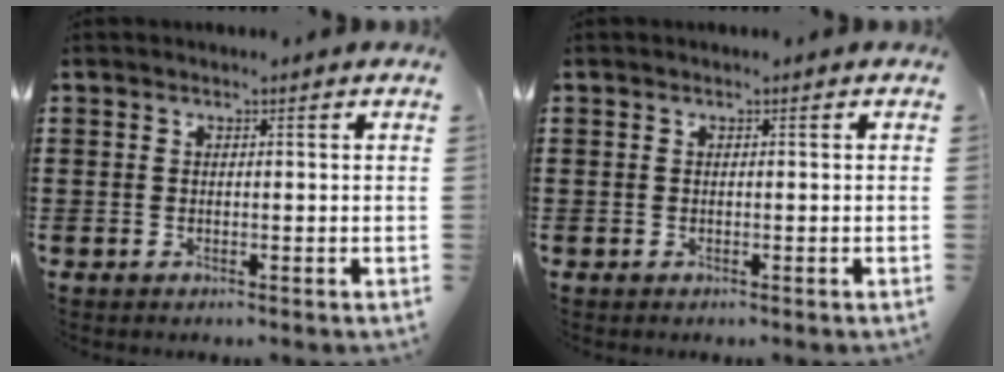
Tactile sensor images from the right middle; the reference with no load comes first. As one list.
[{"total": 0.0}]